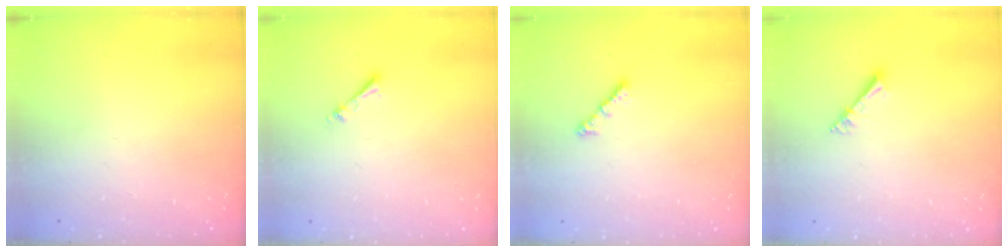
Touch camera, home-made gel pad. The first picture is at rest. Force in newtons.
{"total": 2.7, "press": 2.7, "slide": 0.4}
{"total": 3.0, "press": 2.9, "slide": 0.6}
{"total": 3.4, "press": 3.4, "slide": 0.3}